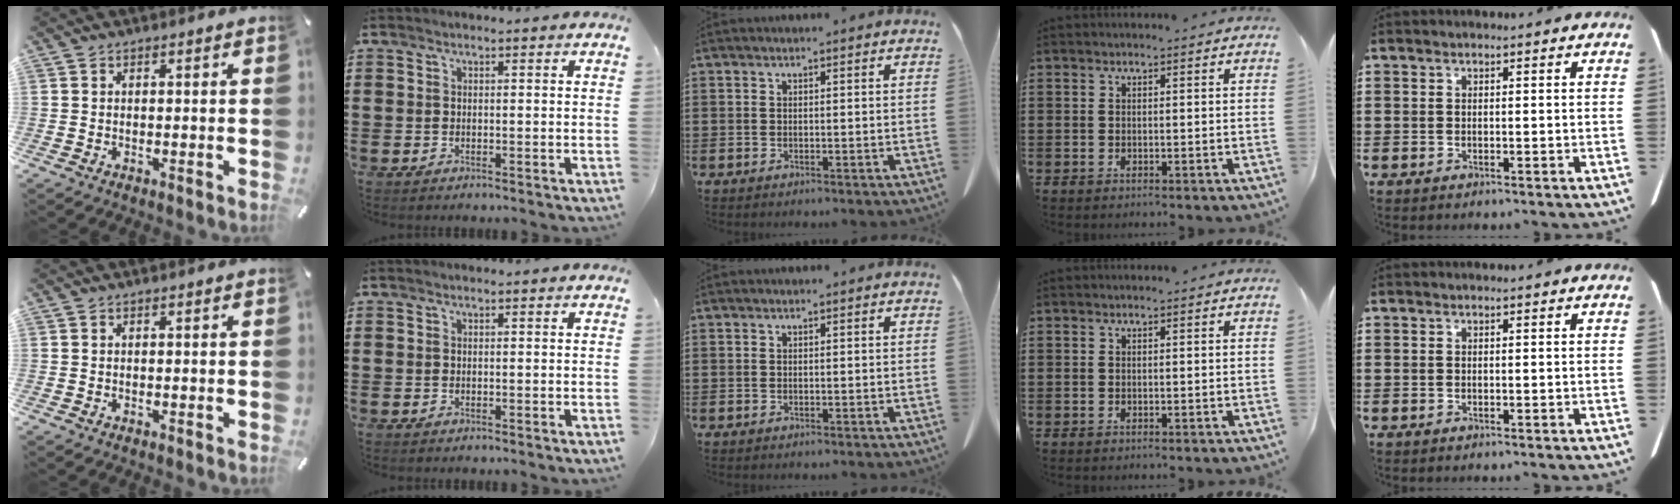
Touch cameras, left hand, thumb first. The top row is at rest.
{}